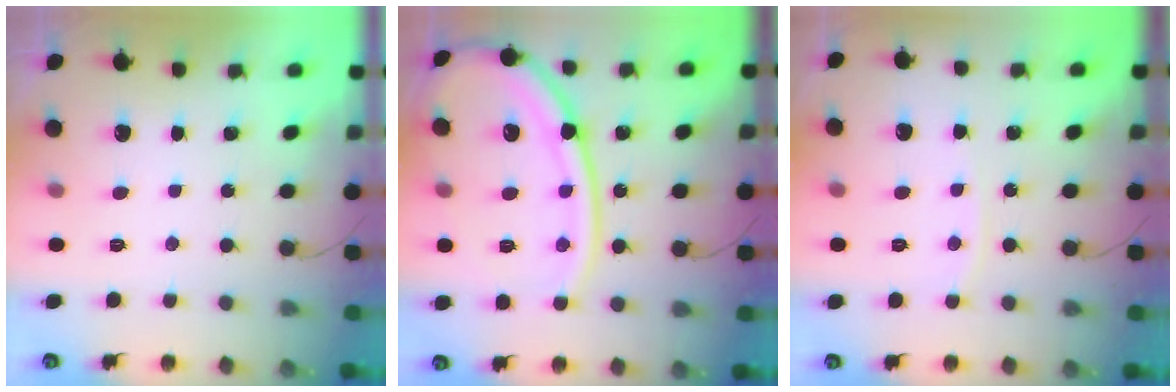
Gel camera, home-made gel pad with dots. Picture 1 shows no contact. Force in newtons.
{"total": 18.3, "press": 18.2, "slide": 2.3}
{"total": 4.0, "press": 4.0, "slide": 0.5}